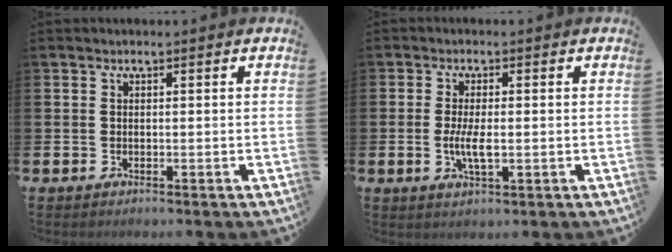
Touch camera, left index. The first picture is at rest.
{"total": 3.7, "force": [-0.3, 1.2, 3.5], "torque": [-0.059, 0.001, -0.008]}